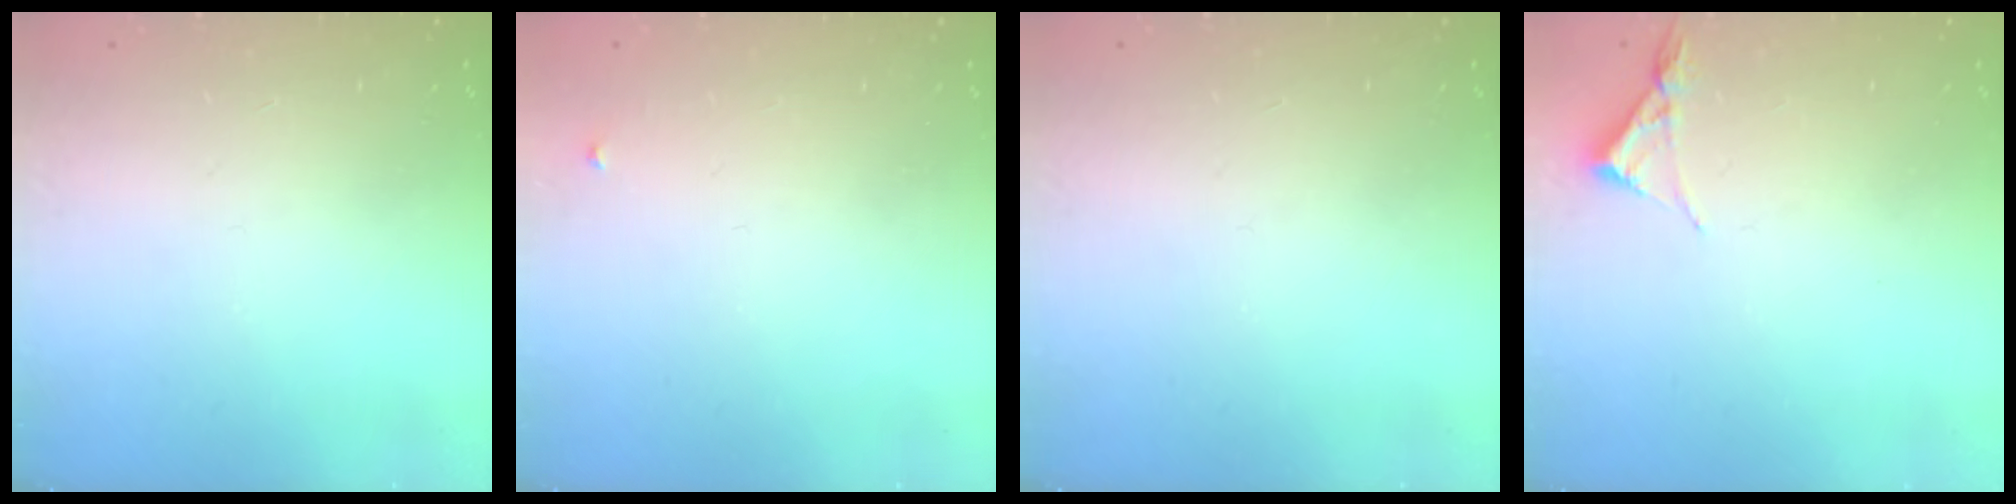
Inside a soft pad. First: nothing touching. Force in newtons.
{"total": 3.0, "press": 3.0, "slide": 0.4}
{"total": 0.0}
{"total": 3.4, "press": 3.4, "slide": 0.5}